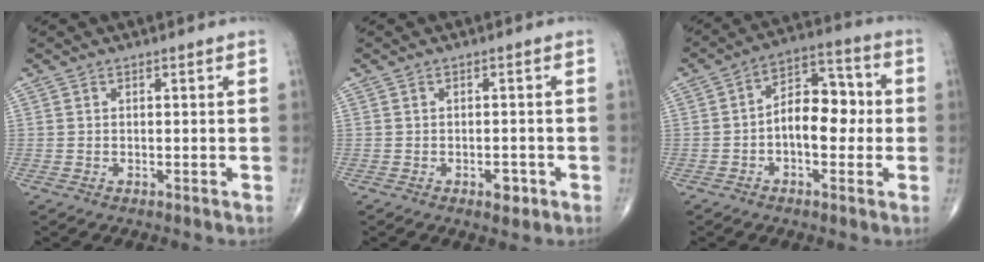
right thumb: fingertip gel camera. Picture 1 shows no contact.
{"total": 2.5, "force": [-1.2, 1.3, 1.8], "torque": [-0.014, 0.003, -0.015]}
{"total": 10.4, "force": [-0.9, 6.1, 8.4], "torque": [-0.107, 0.036, -0.025]}